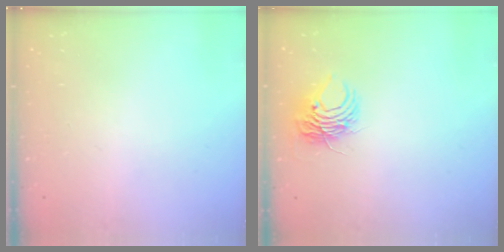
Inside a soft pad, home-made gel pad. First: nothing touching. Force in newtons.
{"total": 7.6, "press": 7.6, "slide": 0.5}